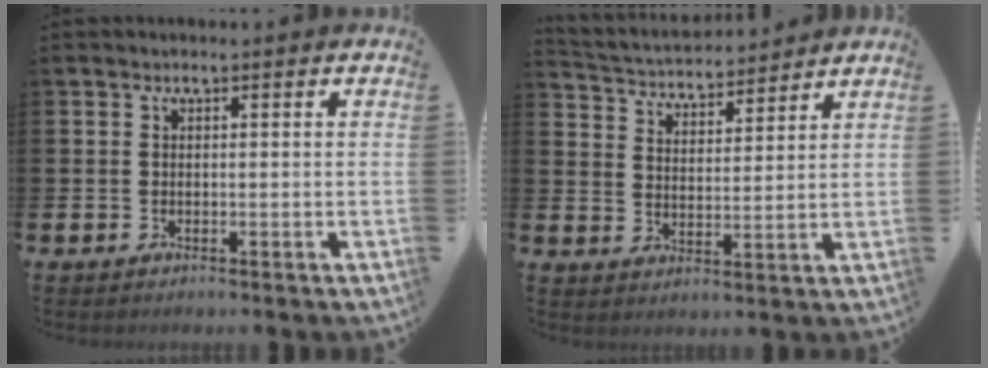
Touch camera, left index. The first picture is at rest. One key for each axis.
{"total": 4.0, "fx": 3.9, "fy": 0.9, "fz": 0.0, "tx": -0.026, "ty": -0.030, "tz": 0.066}